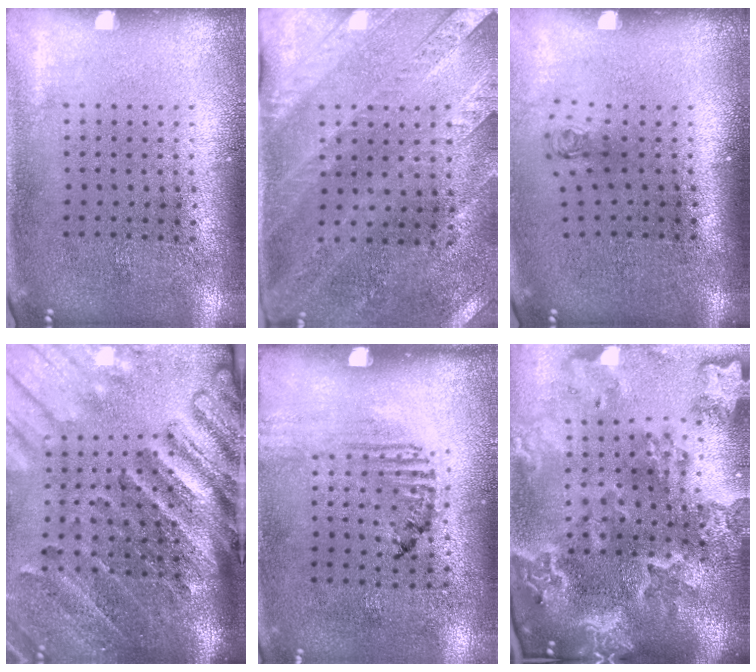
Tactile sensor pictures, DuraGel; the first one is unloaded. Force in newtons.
{"total": 2.6, "press": 2.3, "slide": 1.3}
{"total": 0.7, "press": 0.3, "slide": 0.7}
{"total": 4.4, "press": 3.3, "slide": 2.9}
{"total": 1.8, "press": 1.0, "slide": 1.5}
{"total": 4.4, "press": 3.6, "slide": 2.5}